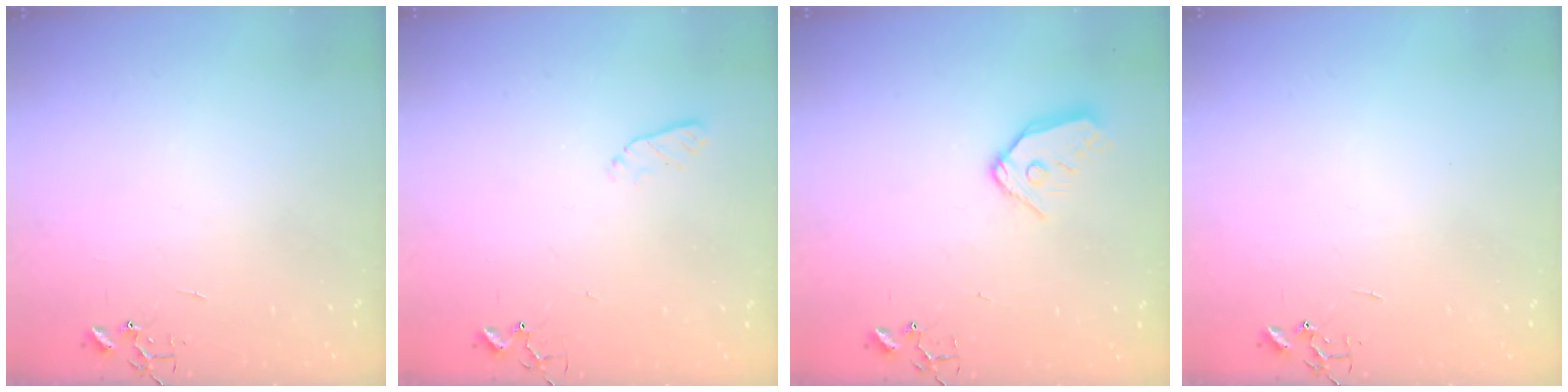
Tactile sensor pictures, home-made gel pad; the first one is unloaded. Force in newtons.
{"total": 3.5, "press": 3.4, "slide": 0.5}
{"total": 10.7, "press": 10.6, "slide": 1.1}
{"total": 0.0}